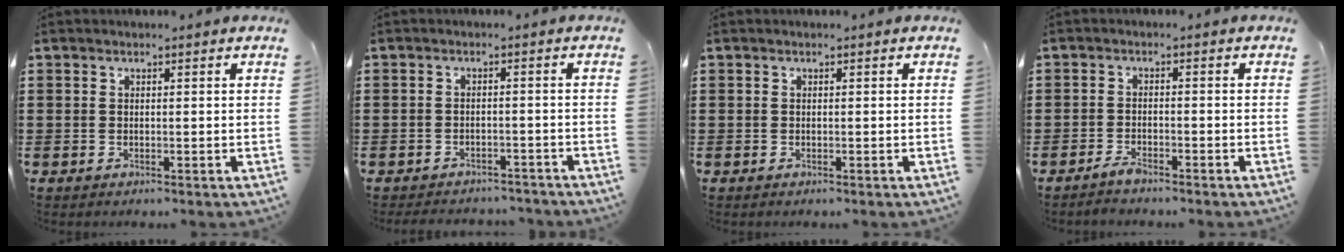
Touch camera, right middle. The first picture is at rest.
{"total": 2.5, "force": [-2.4, 0.5, -0.3], "torque": [-0.002, 0.003, -0.056]}
{"total": 0.0}
{"total": 2.1, "force": [-1.8, 0.3, 0.9], "torque": [-0.017, 0.004, -0.036]}